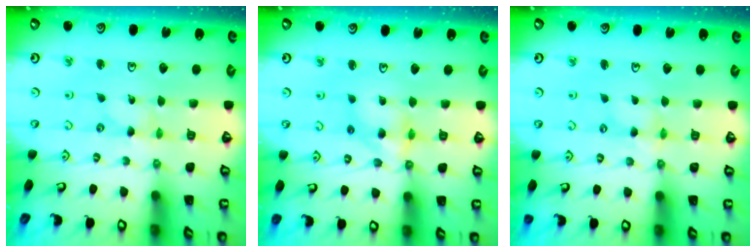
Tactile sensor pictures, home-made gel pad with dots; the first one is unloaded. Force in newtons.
{"total": 9.1, "press": 9.1, "slide": 0.7}
{"total": 1.7, "press": 1.6, "slide": 0.3}